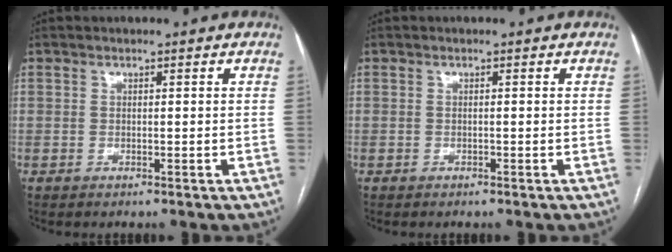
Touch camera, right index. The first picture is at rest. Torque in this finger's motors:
{"motor_torque": [-0.07, 0.00, 0.02, 0.00]}